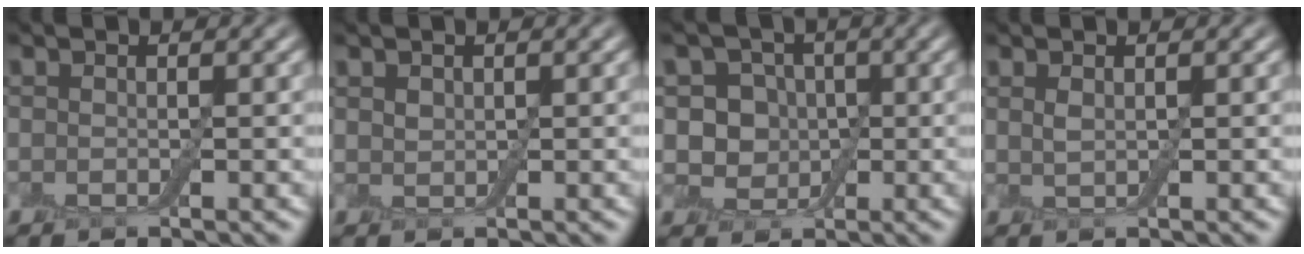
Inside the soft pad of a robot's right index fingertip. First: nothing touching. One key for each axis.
{"total": 0.7, "fx": 0.5, "fy": 0.4, "fz": 0.3, "tx": -0.007, "ty": 0.001, "tz": 0.010}
{"total": 5.0, "fx": 0.8, "fy": 4.3, "fz": 2.3, "tx": -0.020, "ty": 0.011, "tz": -0.014}
{"total": 0.7, "fx": 0.4, "fy": 0.2, "fz": 0.6, "tx": -0.018, "ty": 0.001, "tz": 0.010}